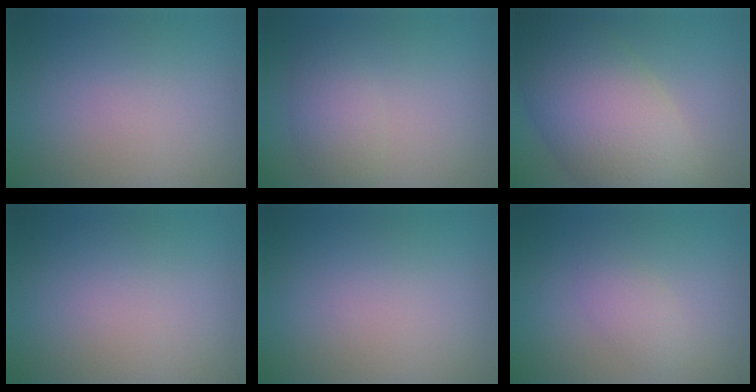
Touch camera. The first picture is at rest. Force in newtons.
{"total": 2.9, "press": 2.9, "slide": 0.1}
{"total": 11.5, "press": 11.5, "slide": 0.4}
{"total": 0.0}
{"total": 0.0}
{"total": 1.8, "press": 1.8, "slide": 0.1}